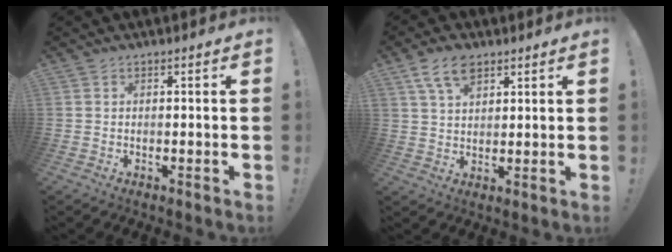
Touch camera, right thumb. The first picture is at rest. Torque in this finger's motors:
{"motor_torque": [0.27, 2.21, 0.02, 0.30, 0.04]}